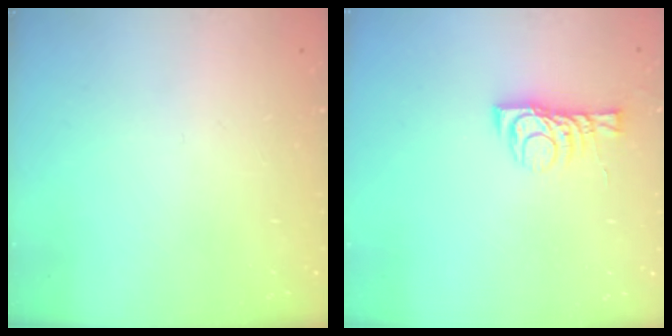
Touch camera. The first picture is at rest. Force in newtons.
{"total": 7.0, "press": 6.9, "slide": 0.5}